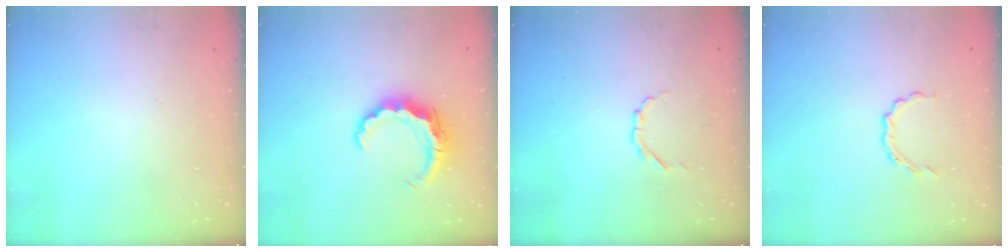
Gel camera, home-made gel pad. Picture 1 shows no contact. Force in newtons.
{"total": 7.8, "press": 7.8, "slide": 0.4}
{"total": 2.6, "press": 2.5, "slide": 0.9}
{"total": 4.2, "press": 4.0, "slide": 1.2}